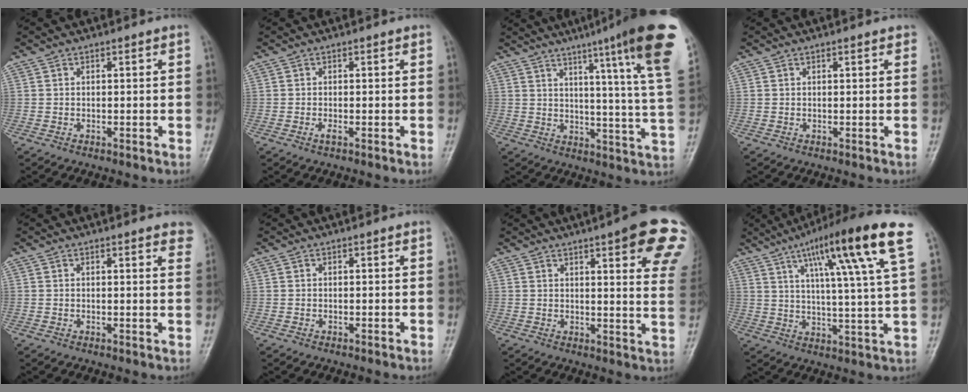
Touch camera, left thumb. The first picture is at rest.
{"total": 1.0, "force": [-0.3, 0.2, 0.9], "torque": [-0.016, 0.003, -0.004]}
{"total": 22.3, "force": [13.4, 0.8, 17.8], "torque": [-0.222, -0.067, 0.164]}
{"total": 1.0, "force": [0.7, 0.3, 0.7], "torque": [-0.009, -0.001, 0.006]}
{"total": 5.0, "force": [3.8, 1.3, 3.0], "torque": [-0.017, -0.007, 0.031]}
{"total": 0.0}
{"total": 17.3, "force": [9.3, 3.6, 14.1], "torque": [-0.154, -0.031, 0.103]}
{"total": 18.9, "force": [9.2, 1.5, 16.4], "torque": [-0.248, -0.020, 0.135]}